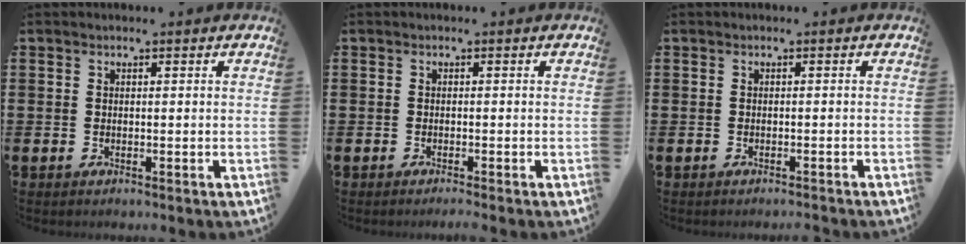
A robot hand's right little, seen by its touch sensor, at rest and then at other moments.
{"total": 0.5, "force": [-0.5, -0.1, 0.2], "torque": [-0.004, -0.003, -0.009]}
{"total": 0.6, "force": [-0.6, -0.2, 0.0], "torque": [0.000, -0.001, -0.012]}